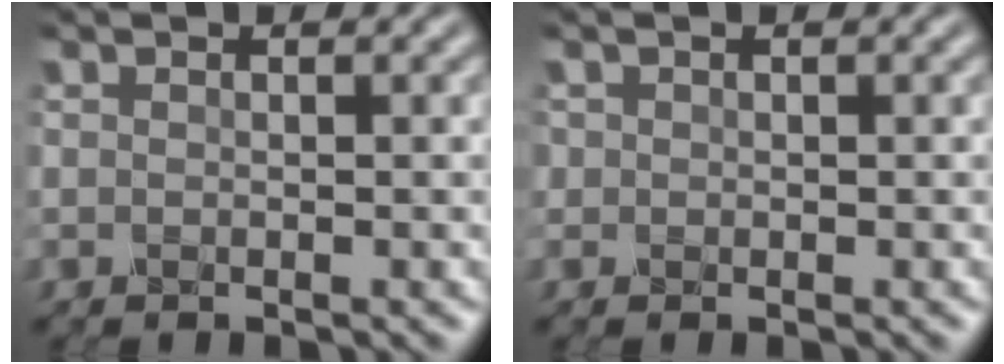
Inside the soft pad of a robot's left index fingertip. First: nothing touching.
{"total": 0.7, "force": [0.1, 0.7, 0.1], "torque": [0.004, 0.000, -0.001]}